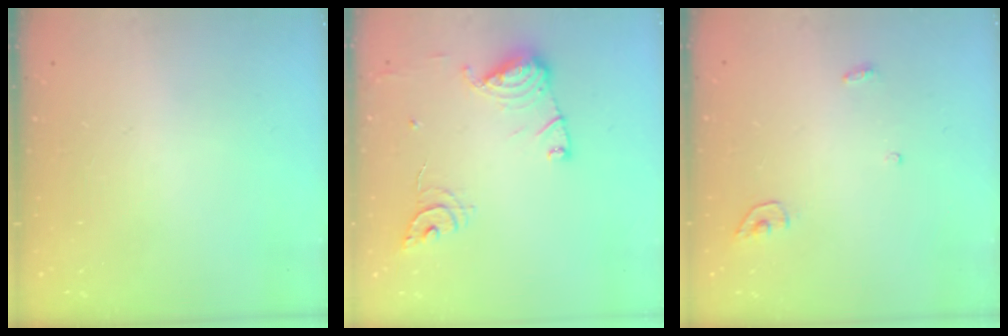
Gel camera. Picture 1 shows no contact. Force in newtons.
{"total": 13.7, "press": 13.6, "slide": 1.5}
{"total": 3.5, "press": 3.5, "slide": 0.3}